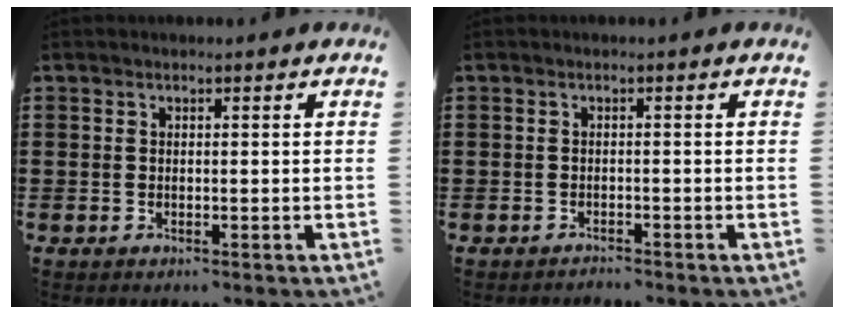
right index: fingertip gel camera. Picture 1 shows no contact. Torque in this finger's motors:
{"motor_torque": [-0.38, 1.76, -0.10, -0.08]}